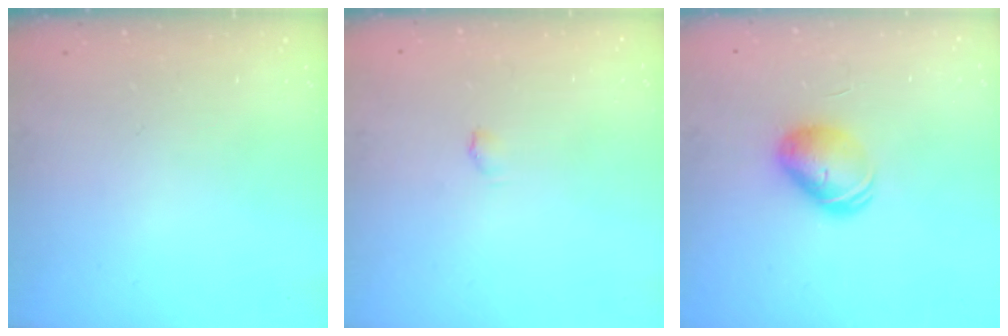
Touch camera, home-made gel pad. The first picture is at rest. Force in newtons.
{"total": 3.3, "press": 3.2, "slide": 0.7}
{"total": 9.0, "press": 8.9, "slide": 1.4}